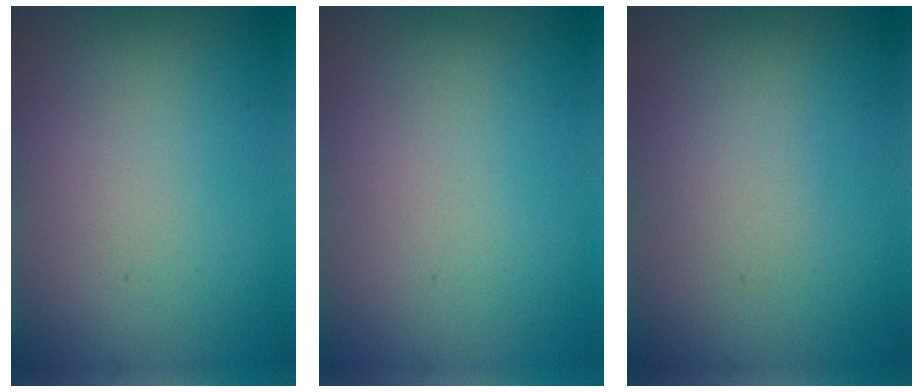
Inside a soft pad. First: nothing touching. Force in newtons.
{"total": 0.0}
{"total": 0.9, "press": 0.9, "slide": 0.1}